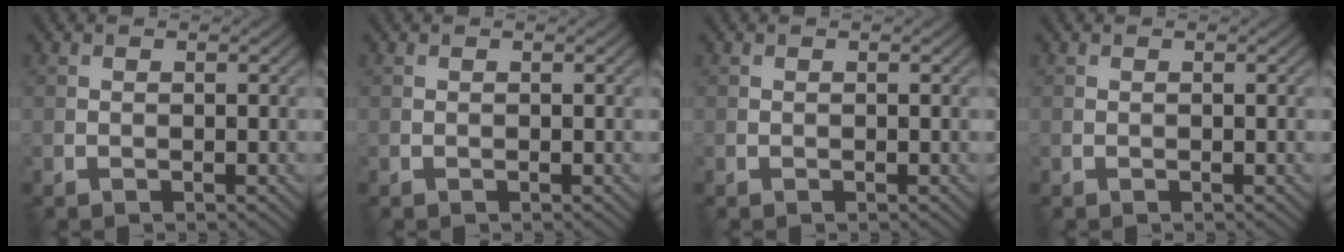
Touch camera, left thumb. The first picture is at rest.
{"total": 0.0}
{"total": 0.0}
{"total": 0.0}